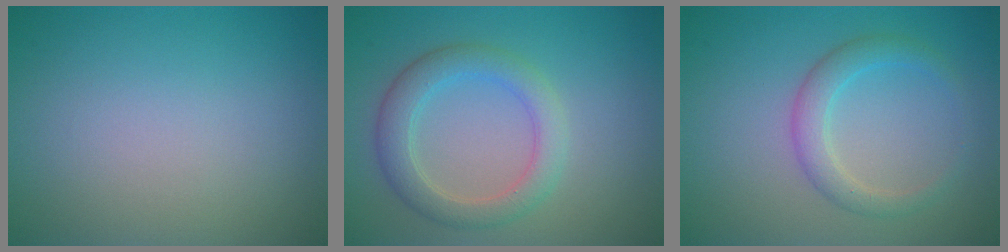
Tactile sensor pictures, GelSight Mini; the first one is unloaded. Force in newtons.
{"total": 3.7, "press": 3.7, "slide": 0.1}
{"total": 2.6, "press": 2.6, "slide": 0.1}